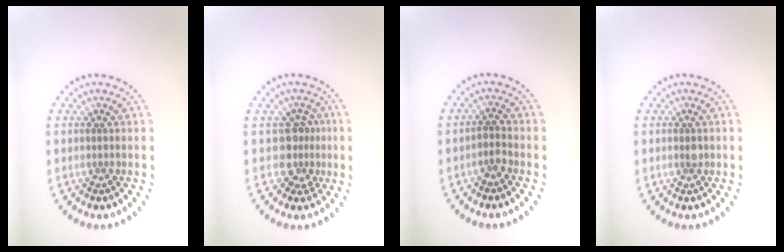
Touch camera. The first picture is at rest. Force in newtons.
{"total": 2.7, "press": 2.0, "slide": 1.8}
{"total": 1.4, "press": 1.1, "slide": 0.9}
{"total": 0.8, "press": 0.8, "slide": 0.1}